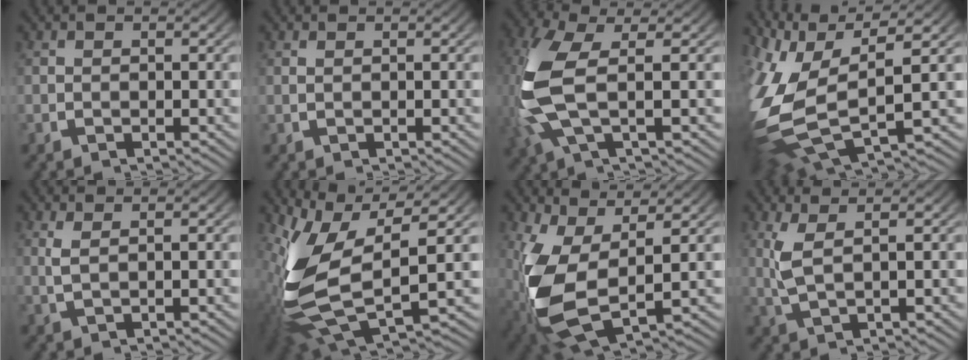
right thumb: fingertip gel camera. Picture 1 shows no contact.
{"total": 0.0}
{"total": 9.2, "force": [0.3, 4.3, 8.1], "torque": [-0.209, -0.013, 0.019]}
{"total": 15.8, "force": [-1.2, 10.2, 12.0], "torque": [-0.294, -0.063, 0.010]}
{"total": 1.7, "force": [0.8, 0.3, 1.5], "torque": [-0.035, -0.002, 0.020]}
{"total": 15.7, "force": [-1.0, 9.2, 12.7], "torque": [-0.288, -0.056, 0.014]}
{"total": 11.7, "force": [-1.1, 7.2, 9.1], "torque": [-0.244, -0.060, 0.015]}
{"total": 3.8, "force": [1.2, 1.6, 3.2], "torque": [-0.083, -0.003, 0.031]}